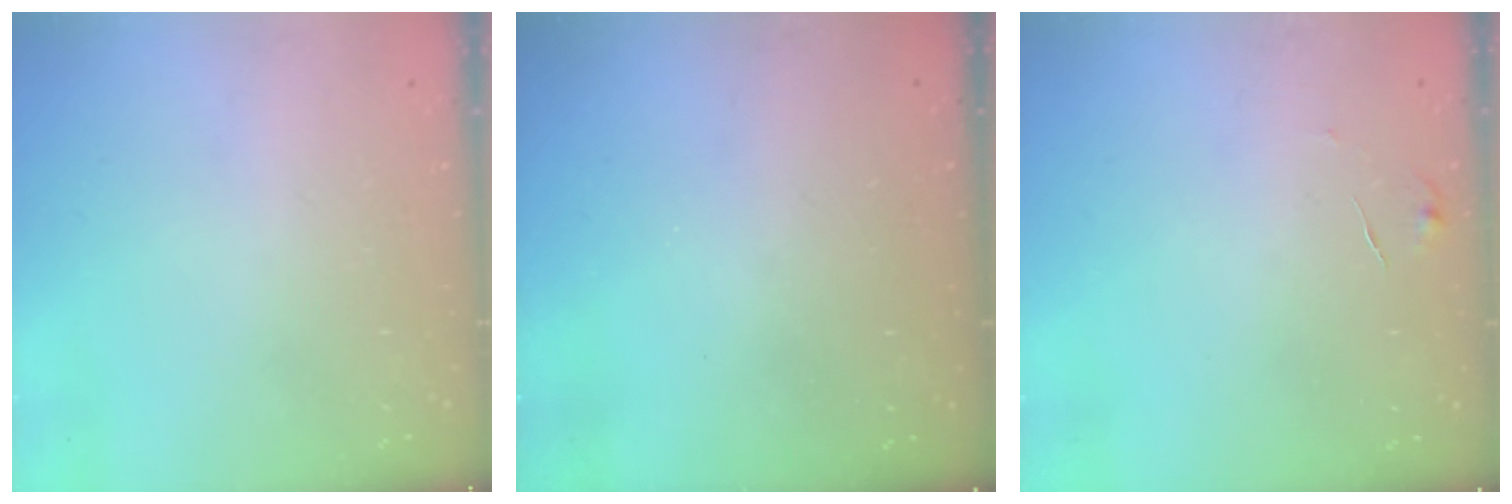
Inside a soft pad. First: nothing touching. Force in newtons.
{"total": 3.1, "press": 3.1, "slide": 0.1}
{"total": 5.4, "press": 5.4, "slide": 0.3}